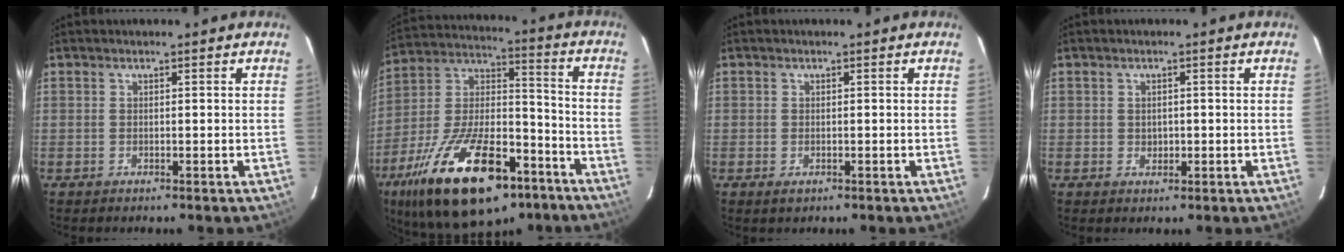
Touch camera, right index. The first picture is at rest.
{"total": 28.6, "force": [-16.5, 12.4, 19.7], "torque": [-0.371, -0.008, -0.260]}
{"total": 1.1, "force": [-0.5, 0.8, 0.7], "torque": [-0.012, -0.002, -0.008]}
{"total": 1.6, "force": [-0.1, 1.4, 0.7], "torque": [-0.008, 0.003, 0.000]}